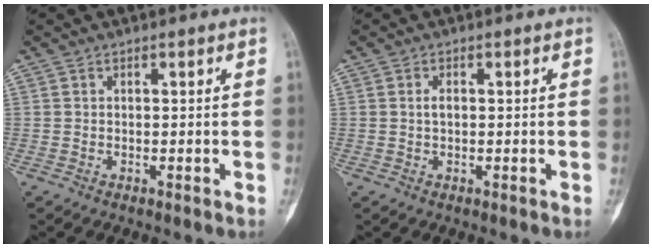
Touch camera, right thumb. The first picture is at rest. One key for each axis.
{"total": 1.2, "fx": 0.1, "fy": 0.7, "fz": 1.0, "tx": -0.016, "ty": 0.001, "tz": 0.002}